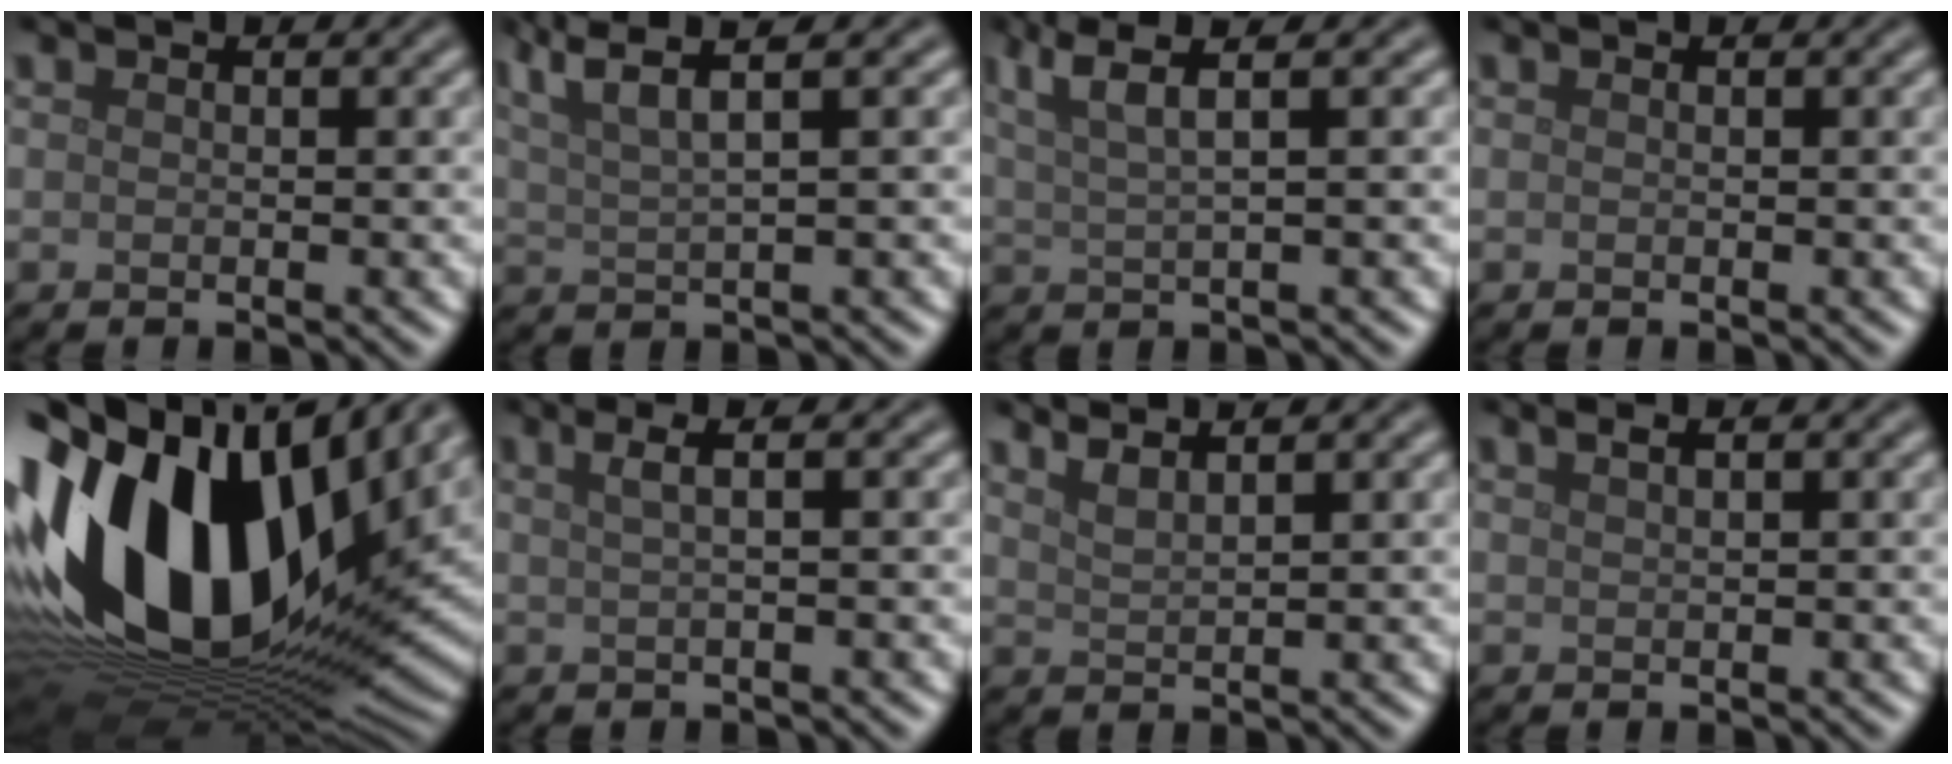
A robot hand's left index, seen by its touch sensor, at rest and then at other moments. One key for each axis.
{"total": 5.4, "fx": 3.3, "fy": 1.1, "fz": 4.2, "tx": -0.075, "ty": 0.016, "tz": 0.059}
{"total": 4.5, "fx": 2.6, "fy": 0.9, "fz": 3.6, "tx": -0.065, "ty": 0.014, "tz": 0.049}
{"total": 0.0}
{"total": 19.1, "fx": 3.8, "fy": 11.1, "fz": 15.1, "tx": -0.303, "ty": 0.017, "tz": 0.056}
{"total": 2.7, "fx": 1.2, "fy": 0.9, "fz": 2.3, "tx": -0.025, "ty": 0.006, "tz": 0.001}
{"total": 3.0, "fx": 2.4, "fy": 0.7, "fz": 1.5, "tx": -0.011, "ty": 0.011, "tz": 0.027}
{"total": 1.6, "fx": 1.1, "fy": 0.6, "fz": 1.0, "tx": -0.006, "ty": -0.001, "tz": 0.007}